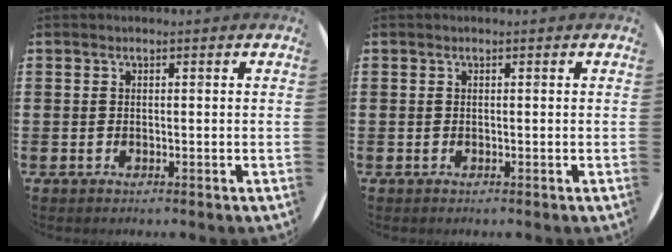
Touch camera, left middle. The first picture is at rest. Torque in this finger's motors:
{"motor_torque": [-0.07, 0.08, -0.01, 0.00]}